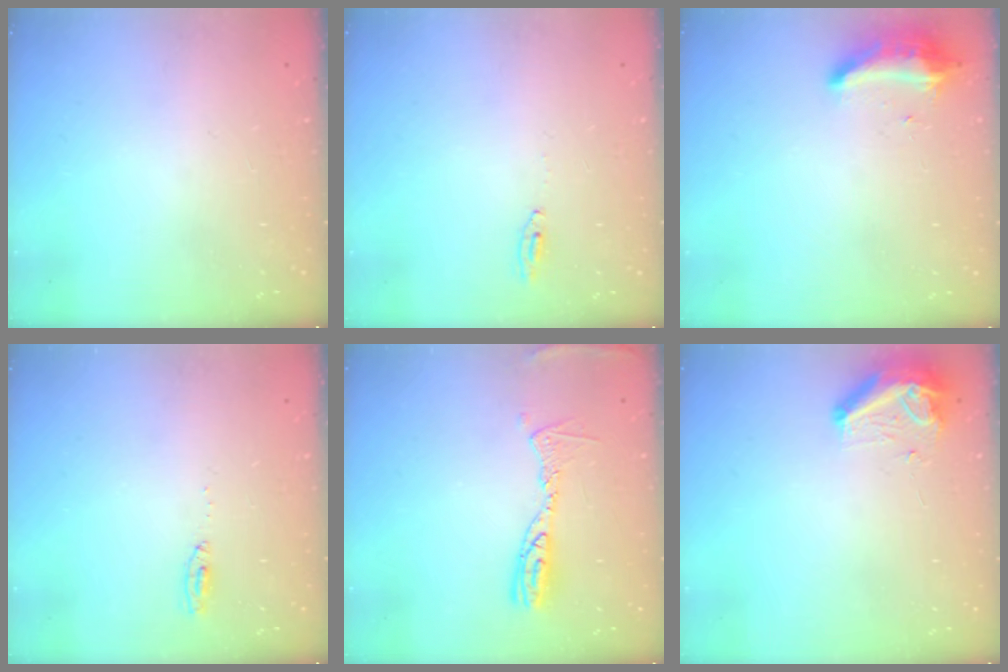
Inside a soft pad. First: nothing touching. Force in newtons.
{"total": 2.9, "press": 2.8, "slide": 0.2}
{"total": 9.1, "press": 9.1, "slide": 0.7}
{"total": 8.0, "press": 4.1, "slide": 6.9}
{"total": 9.9, "press": 9.9, "slide": 0.8}
{"total": 8.5, "press": 8.5, "slide": 0.5}